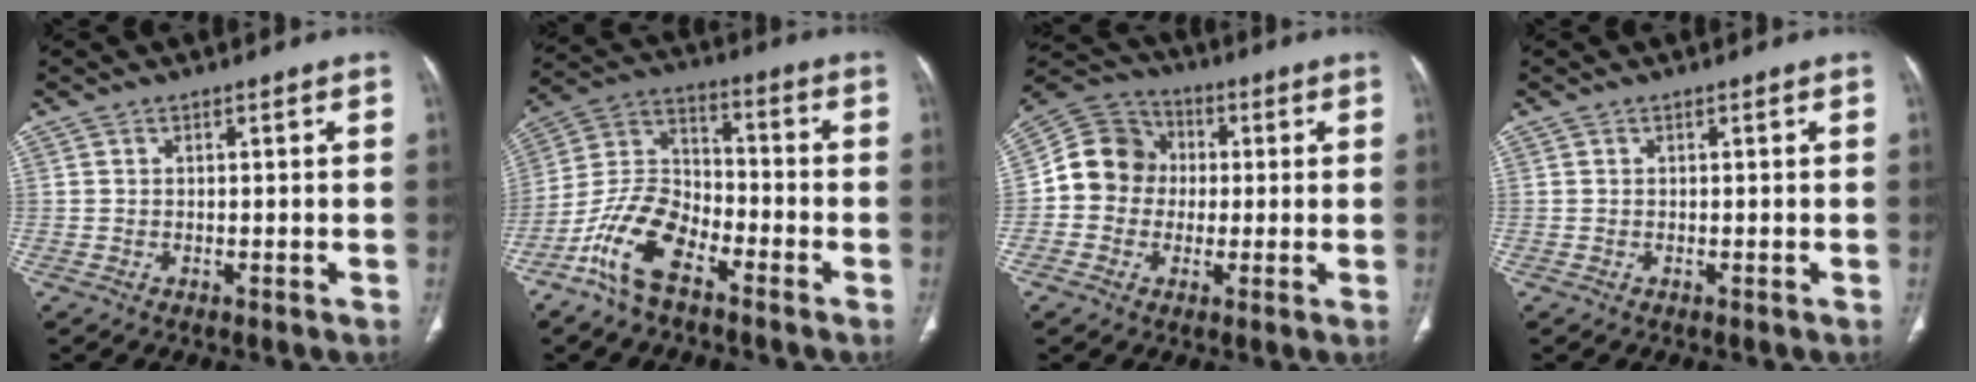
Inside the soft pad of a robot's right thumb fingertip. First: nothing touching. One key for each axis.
{"total": 12.6, "fx": -7.5, "fy": 6.1, "fz": 8.0, "tx": -0.161, "ty": 0.051, "tz": -0.155}
{"total": 11.1, "fx": 0.1, "fy": 10.1, "fz": 4.5, "tx": -0.056, "ty": 0.030, "tz": -0.011}
{"total": 0.0}